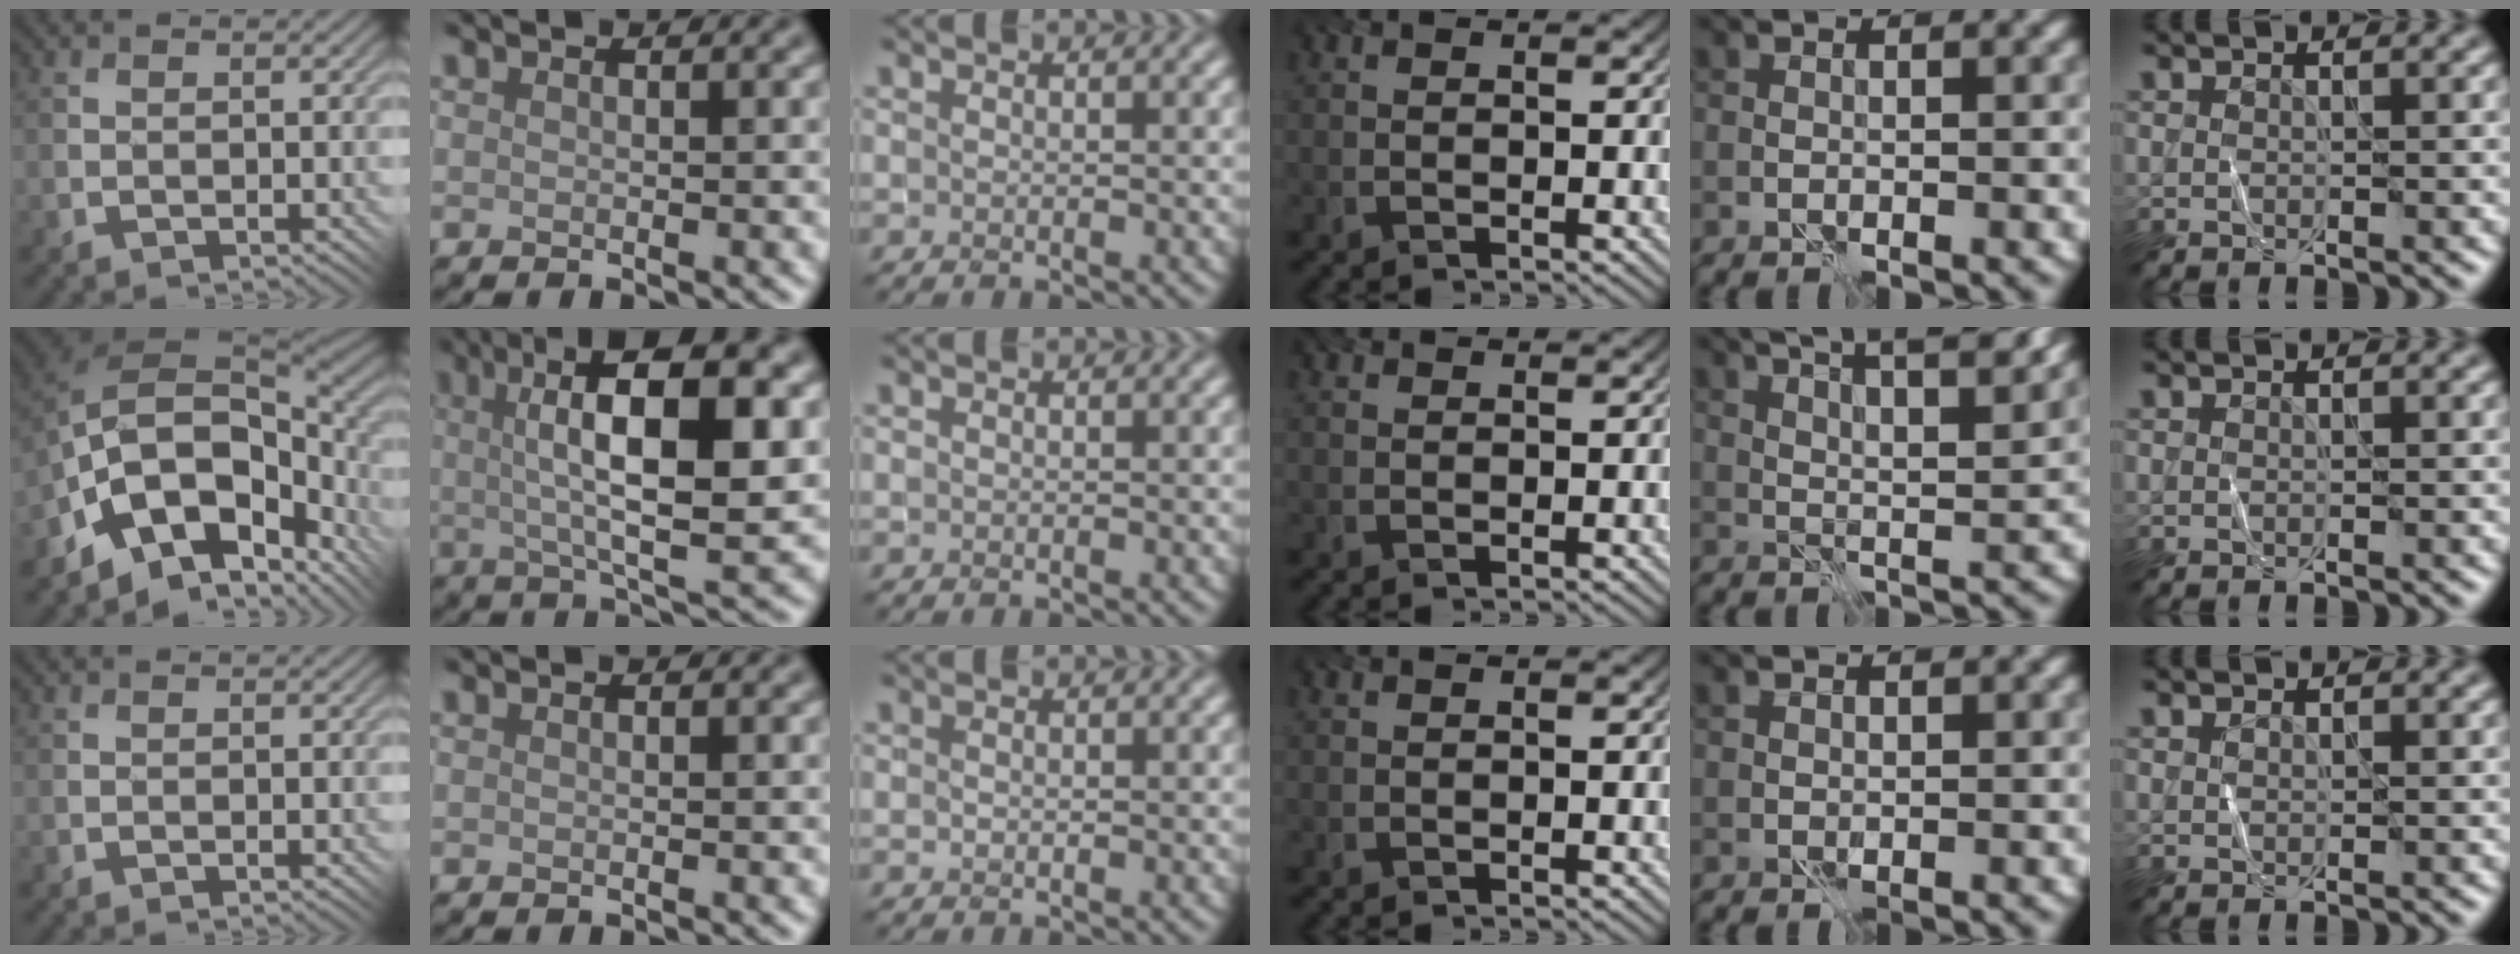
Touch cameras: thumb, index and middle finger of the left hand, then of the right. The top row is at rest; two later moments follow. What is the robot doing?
{"motion": "fold", "object": "shorts"}